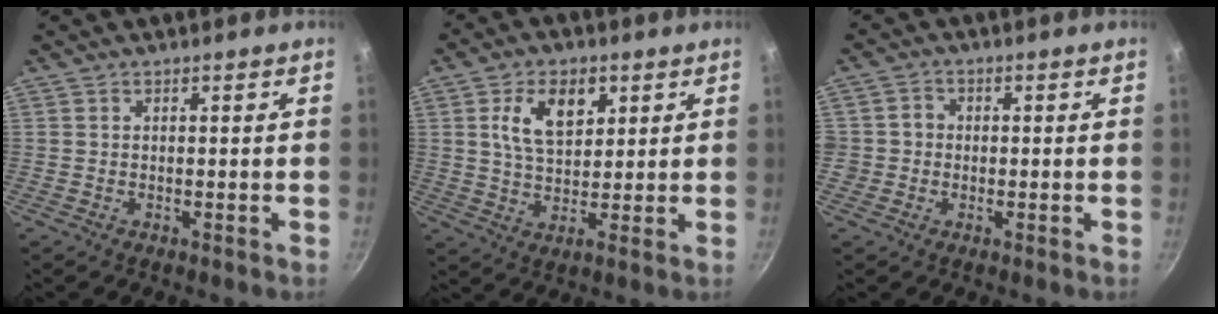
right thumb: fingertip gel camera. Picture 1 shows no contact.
{"total": 9.4, "force": [3.3, 5.7, 6.7], "torque": [-0.094, -0.009, 0.052]}
{"total": 3.1, "force": [-0.5, 3.0, 0.8], "torque": [0.005, 0.009, -0.014]}